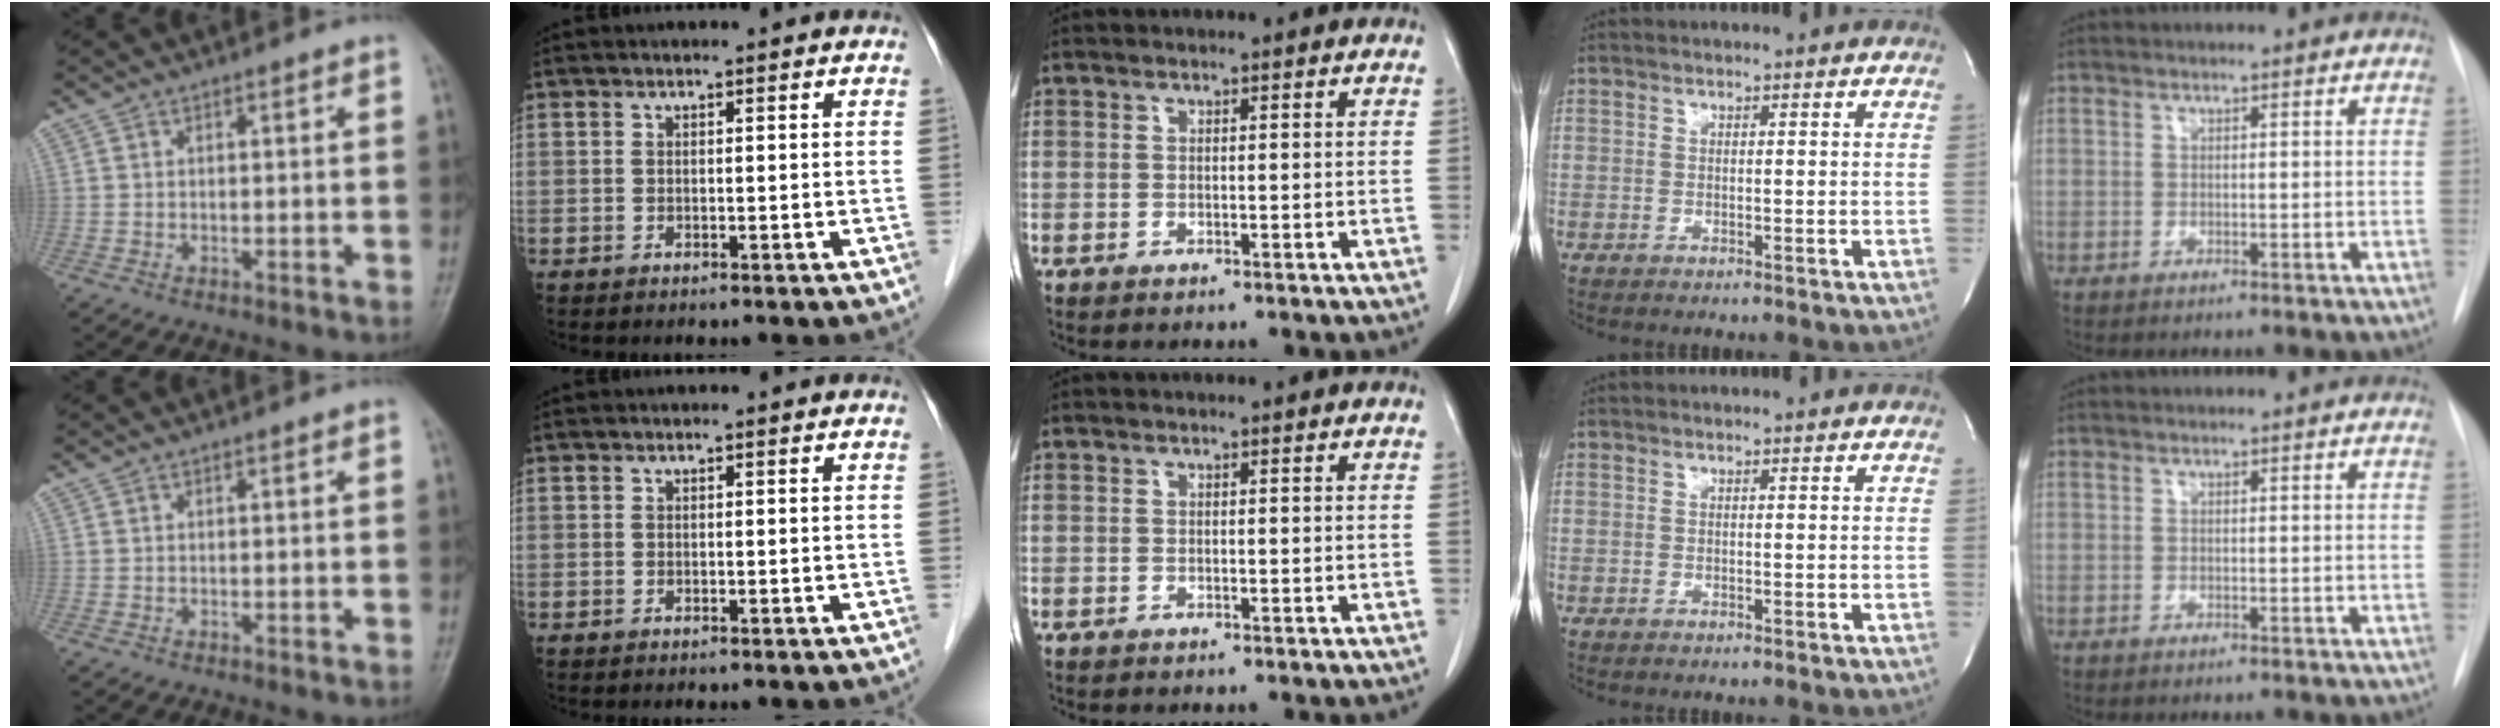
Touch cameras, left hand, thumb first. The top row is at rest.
{}